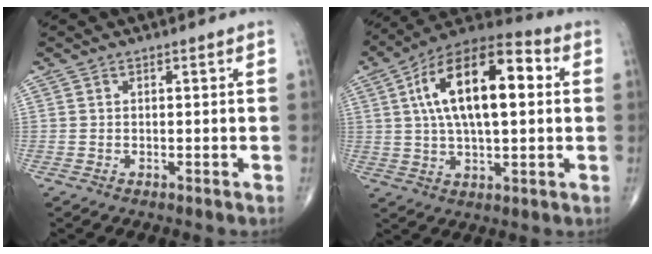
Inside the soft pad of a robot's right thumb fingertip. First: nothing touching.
{"total": 20.0, "force": [3.8, 9.0, 17.5], "torque": [-0.290, 0.026, 0.053]}